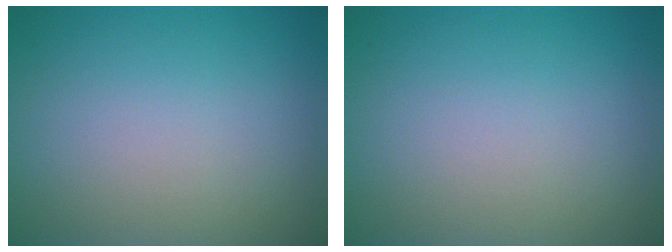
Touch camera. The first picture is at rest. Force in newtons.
{"total": 0.0}